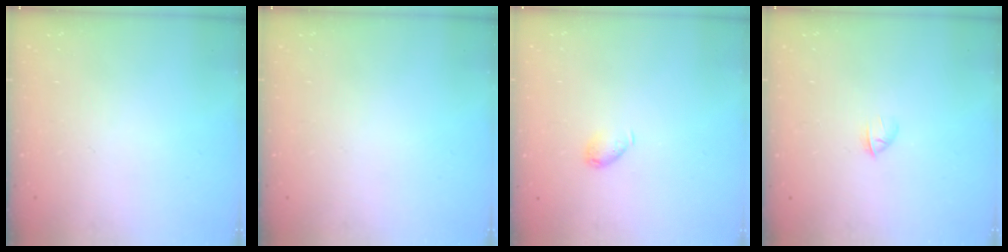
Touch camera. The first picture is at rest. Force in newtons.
{"total": 0.0}
{"total": 4.8, "press": 4.7, "slide": 1.0}
{"total": 2.4, "press": 2.2, "slide": 0.8}